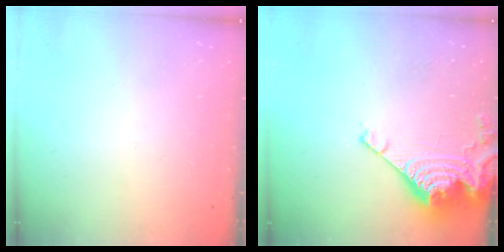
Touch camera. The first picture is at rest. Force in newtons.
{"total": 10.1, "press": 10.1, "slide": 1.1}